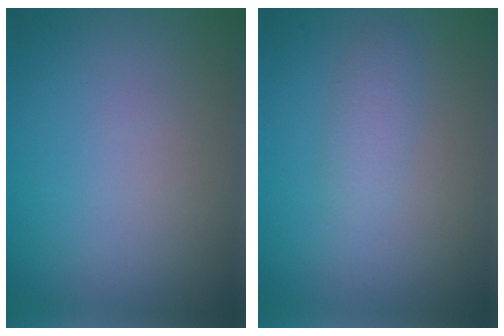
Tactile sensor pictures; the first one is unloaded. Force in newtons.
{"total": 1.5, "press": 1.5, "slide": 0.1}